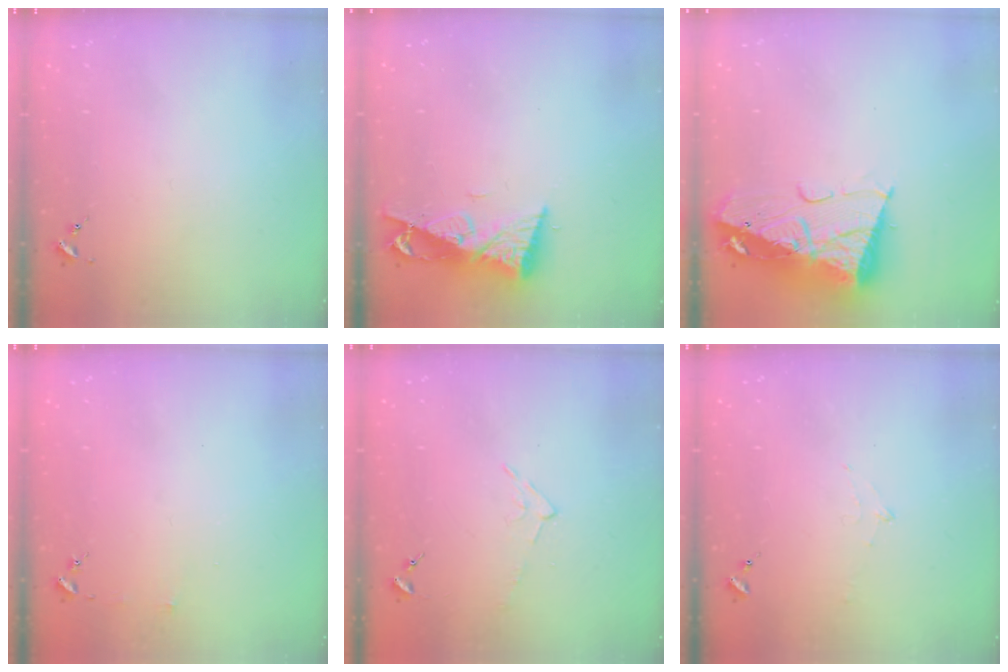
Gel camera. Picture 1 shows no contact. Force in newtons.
{"total": 9.7, "press": 9.7, "slide": 0.7}
{"total": 16.3, "press": 16.1, "slide": 2.0}
{"total": 3.0, "press": 3.0, "slide": 0.3}
{"total": 4.7, "press": 4.7, "slide": 0.5}
{"total": 6.7, "press": 6.7, "slide": 0.7}